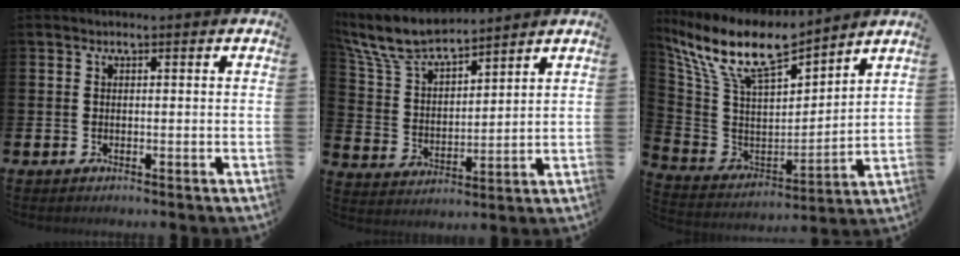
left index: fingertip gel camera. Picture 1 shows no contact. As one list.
[{"total": 8.3, "force": [7.6, 1.7, 2.8], "torque": [-0.086, -0.042, 0.136]}, {"total": 12.0, "force": [10.2, 3.1, 5.5], "torque": [-0.152, -0.066, 0.178]}]